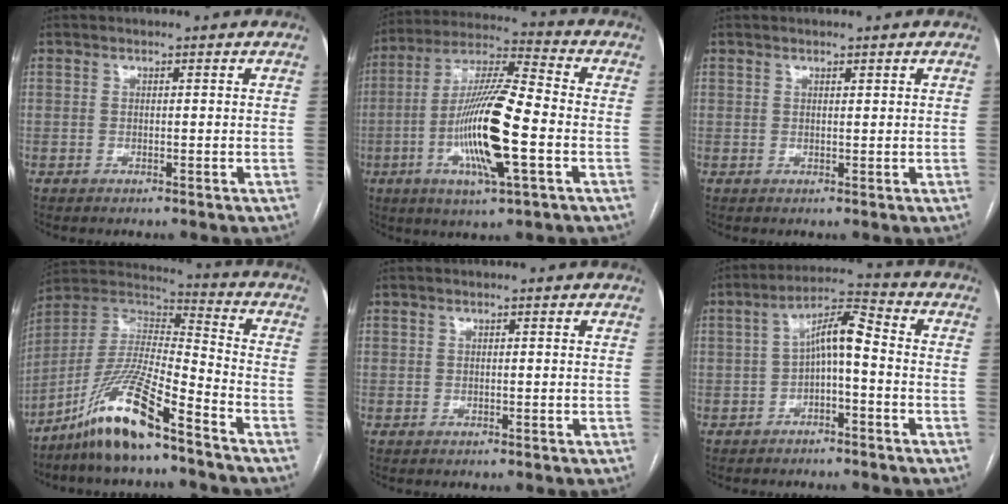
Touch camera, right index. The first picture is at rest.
{"total": 16.4, "force": [-3.9, 1.8, 15.9], "torque": [-0.310, -0.006, -0.072]}
{"total": 0.7, "force": [0.6, 0.2, 0.4], "torque": [-0.011, -0.002, 0.009]}
{"total": 14.1, "force": [-9.8, 1.1, 10.1], "torque": [-0.212, -0.005, -0.188]}
{"total": 0.0}
{"total": 7.0, "force": [-0.7, 1.9, 6.7], "torque": [-0.123, 0.032, -0.014]}